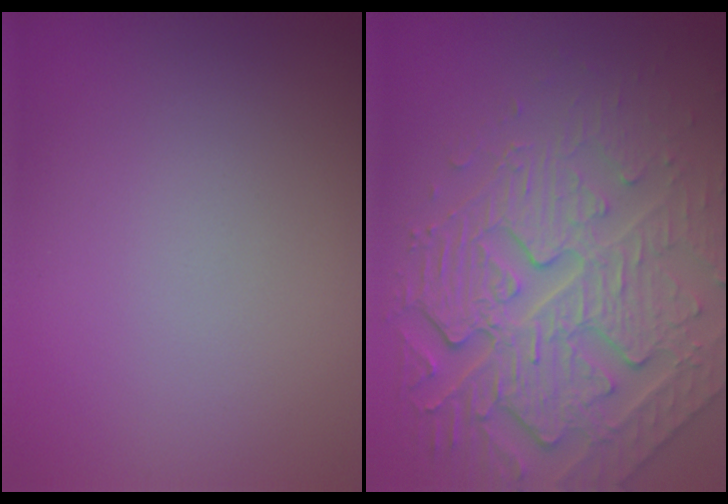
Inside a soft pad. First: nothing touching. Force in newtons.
{"total": 7.7, "press": 5.9, "slide": 4.9}